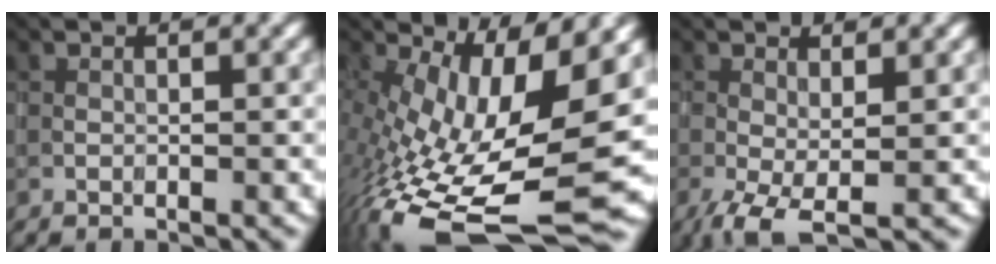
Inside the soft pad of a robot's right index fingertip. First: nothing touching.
{"total": 15.7, "force": [-2.9, 6.0, 14.2], "torque": [-0.268, -0.032, -0.040]}
{"total": 3.7, "force": [-1.4, 1.1, 3.2], "torque": [-0.073, -0.008, -0.029]}